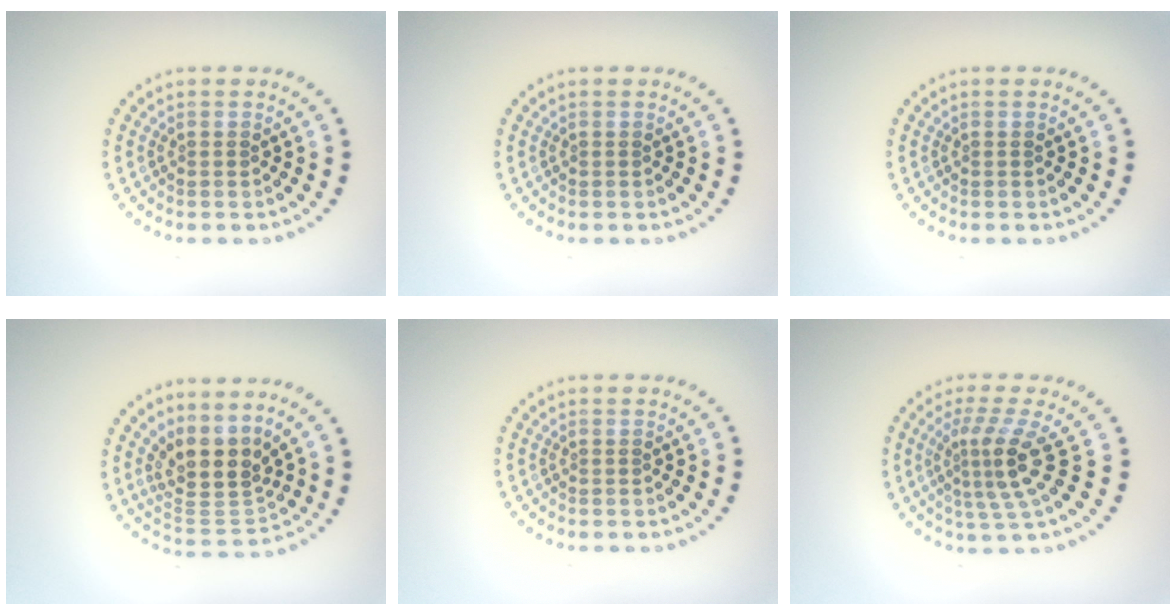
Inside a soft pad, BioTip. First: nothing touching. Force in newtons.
{"total": 0.0}
{"total": 0.0}
{"total": 4.5, "press": 3.5, "slide": 2.8}
{"total": 0.0}
{"total": 3.8, "press": 2.6, "slide": 2.8}